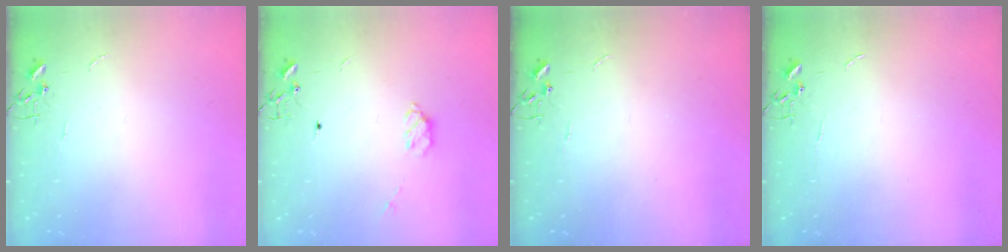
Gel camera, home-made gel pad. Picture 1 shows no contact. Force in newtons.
{"total": 5.7, "press": 5.6, "slide": 1.0}
{"total": 0.0}
{"total": 0.0}